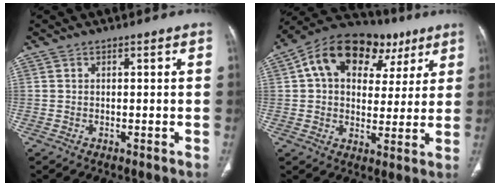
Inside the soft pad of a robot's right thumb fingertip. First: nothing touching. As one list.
[{"total": 20.8, "force": [8.3, 13.7, 13.2], "torque": [-0.171, 0.030, 0.127]}]